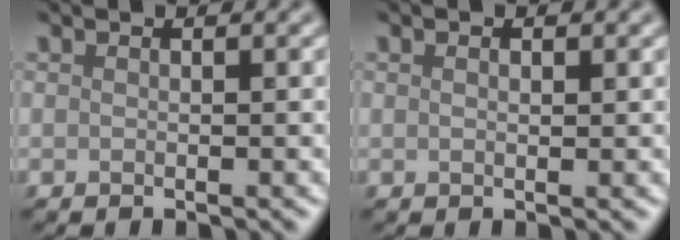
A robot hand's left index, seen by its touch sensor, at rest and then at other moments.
{"total": 1.1, "force": [0.5, 0.5, 0.8], "torque": [-0.011, -0.004, 0.010]}